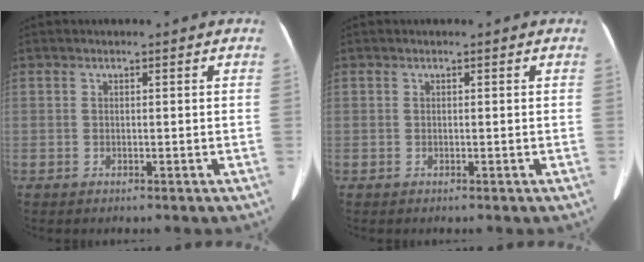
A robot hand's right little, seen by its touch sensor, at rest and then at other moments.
{"total": 0.0}